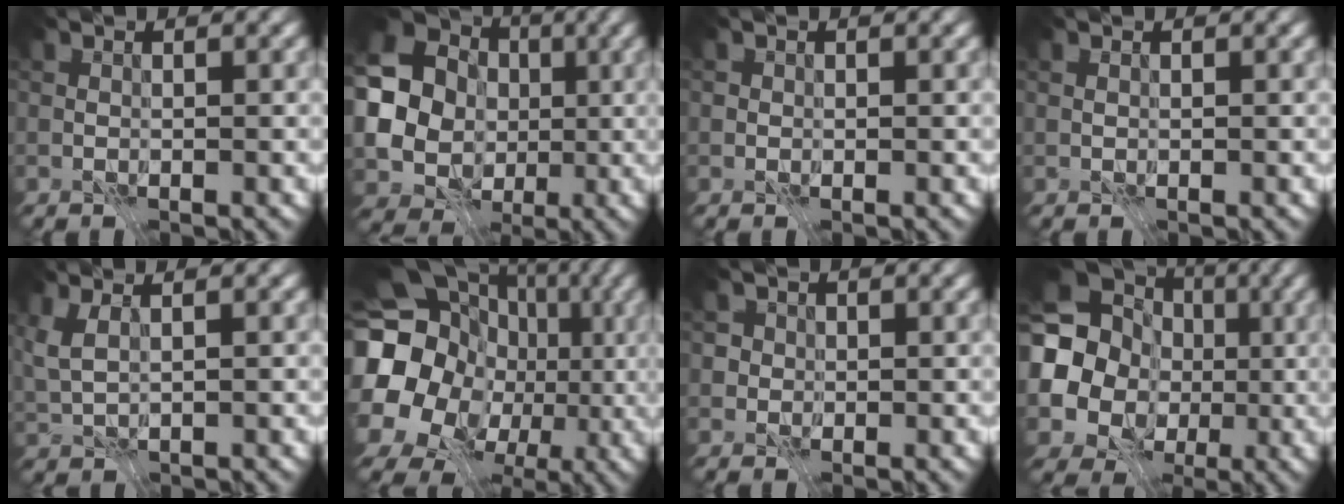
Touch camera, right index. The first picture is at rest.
{"total": 17.0, "force": [0.2, 16.2, 5.2], "torque": [-0.152, 0.002, -0.027]}
{"total": 0.5, "force": [-0.1, 0.5, 0.0], "torque": [0.004, -0.002, -0.002]}
{"total": 0.0}
{"total": 2.4, "force": [1.0, 0.9, 2.0], "torque": [-0.053, 0.004, 0.026]}
{"total": 21.7, "force": [-0.7, 19.5, 9.4], "torque": [-0.189, 0.006, -0.041]}
{"total": 2.9, "force": [0.8, 2.7, 0.9], "torque": [0.001, 0.014, -0.001]}
{"total": 15.9, "force": [0.7, 14.4, 6.6], "torque": [-0.172, 0.003, -0.013]}